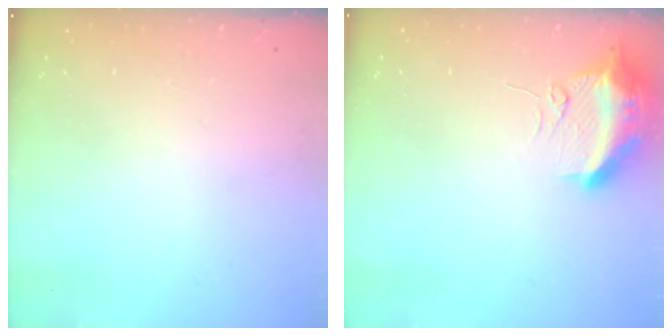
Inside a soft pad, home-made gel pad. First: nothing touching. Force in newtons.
{"total": 11.0, "press": 10.9, "slide": 1.3}